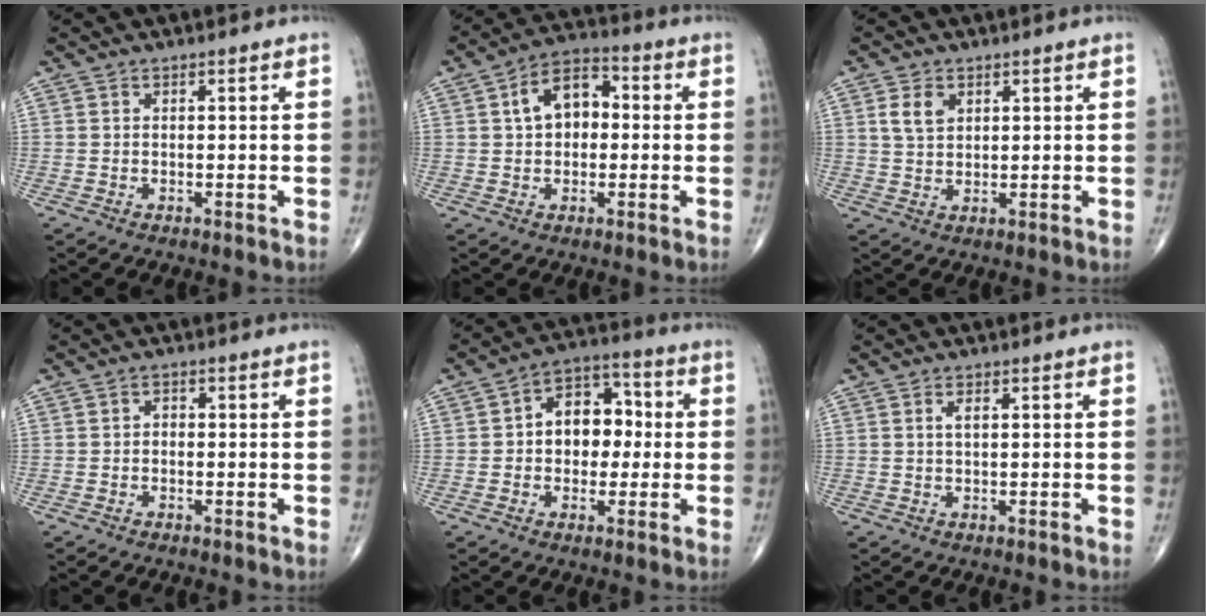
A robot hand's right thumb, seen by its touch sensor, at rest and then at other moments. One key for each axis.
{"total": 9.4, "fx": 1.1, "fy": 6.3, "fz": 6.9, "tx": -0.092, "ty": 0.026, "tz": 0.009}
{"total": 4.3, "fx": 1.8, "fy": 2.9, "fz": 2.7, "tx": -0.043, "ty": -0.005, "tz": 0.037}
{"total": 1.2, "fx": -0.3, "fy": 0.9, "fz": 0.7, "tx": -0.001, "ty": 0.006, "tz": -0.010}
{"total": 10.8, "fx": 0.4, "fy": 7.8, "fz": 7.4, "tx": -0.067, "ty": 0.031, "tz": -0.004}
{"total": 1.4, "fx": 0.3, "fy": 0.6, "fz": 1.2, "tx": -0.022, "ty": 0.004, "tz": 0.006}